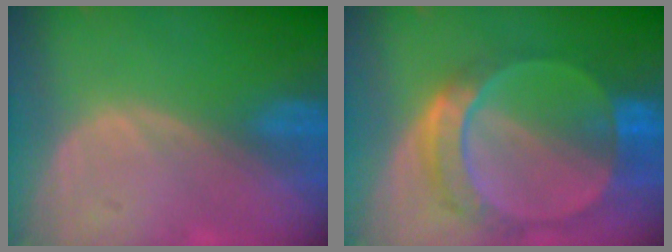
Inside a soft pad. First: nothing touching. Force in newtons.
{"total": 9.5, "press": 8.2, "slide": 4.8}